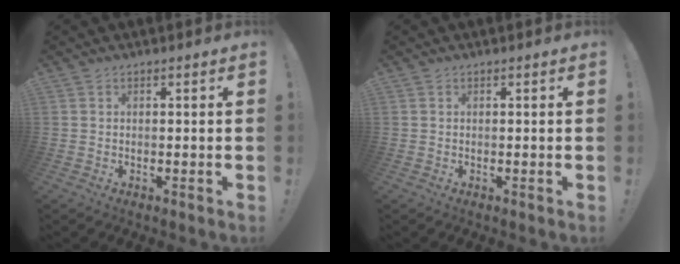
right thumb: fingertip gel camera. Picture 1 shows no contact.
{"total": 0.0}